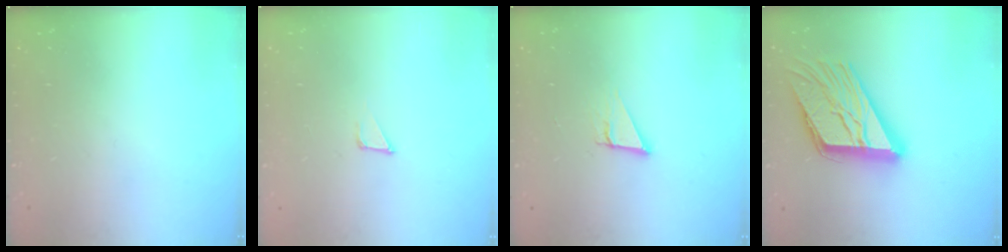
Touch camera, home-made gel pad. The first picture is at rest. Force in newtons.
{"total": 1.7, "press": 1.7, "slide": 0.0}
{"total": 3.1, "press": 2.4, "slide": 1.9}
{"total": 19.0, "press": 18.9, "slide": 1.9}